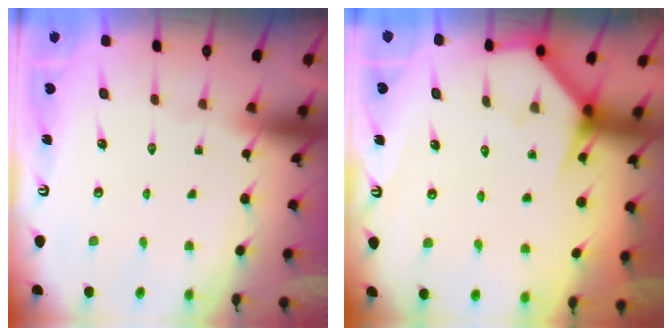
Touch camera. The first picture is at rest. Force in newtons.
{"total": 3.9, "press": 3.9, "slide": 0.2}